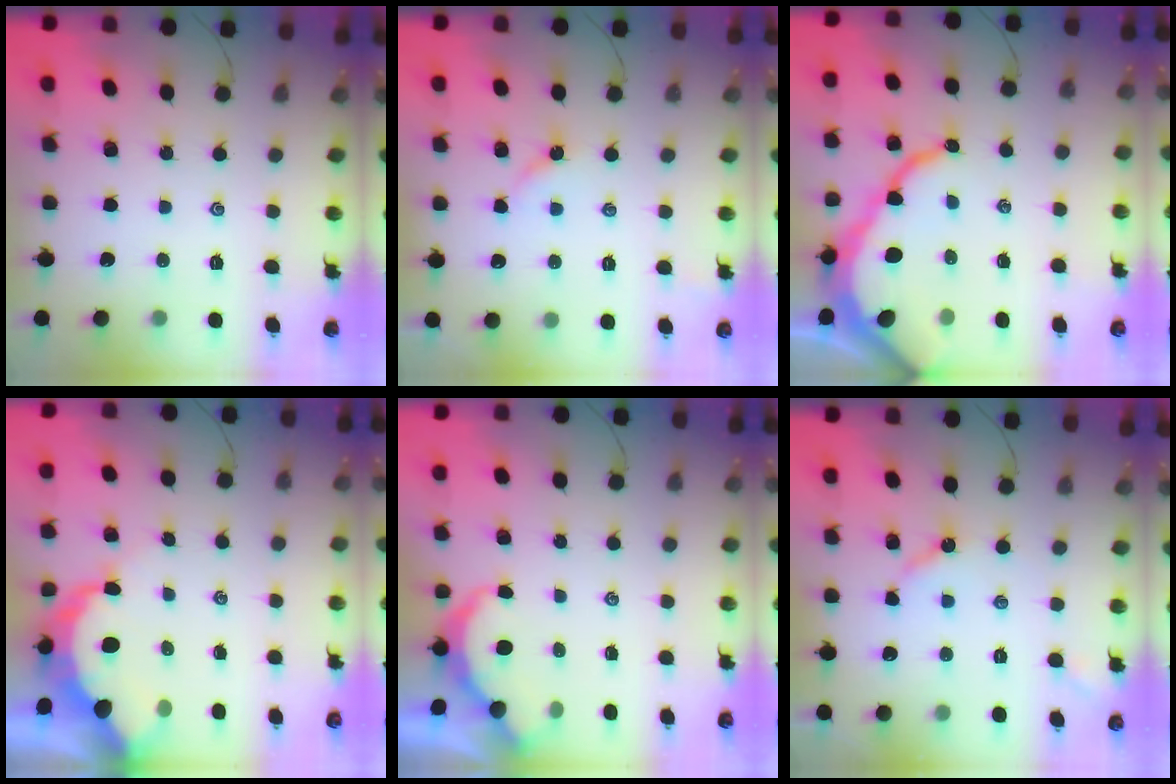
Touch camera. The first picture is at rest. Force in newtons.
{"total": 2.7, "press": 2.7, "slide": 0.4}
{"total": 14.8, "press": 14.7, "slide": 1.4}
{"total": 8.9, "press": 8.9, "slide": 0.9}
{"total": 3.2, "press": 3.2, "slide": 0.4}
{"total": 4.7, "press": 4.7, "slide": 0.7}